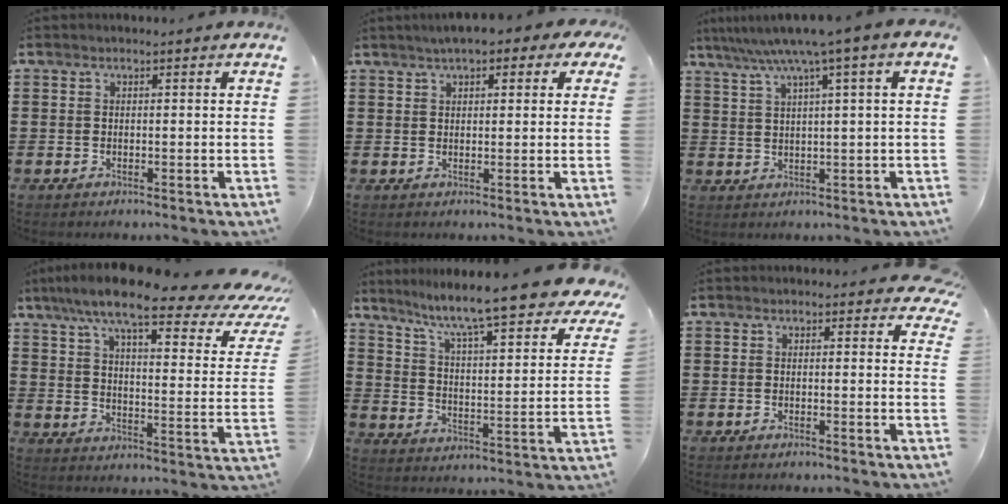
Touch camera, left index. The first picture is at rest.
{"total": 3.8, "force": [2.8, 1.2, 2.3], "torque": [-0.046, 0.006, 0.047]}
{"total": 5.3, "force": [2.6, -0.5, 4.6], "torque": [-0.098, -0.010, 0.039]}
{"total": 11.4, "force": [8.0, 1.3, 8.0], "torque": [-0.155, -0.043, 0.126]}
{"total": 8.9, "force": [7.6, -0.4, 4.7], "torque": [-0.111, -0.064, 0.119]}
{"total": 1.4, "force": [1.1, 0.7, 0.7], "torque": [-0.009, 0.003, 0.019]}